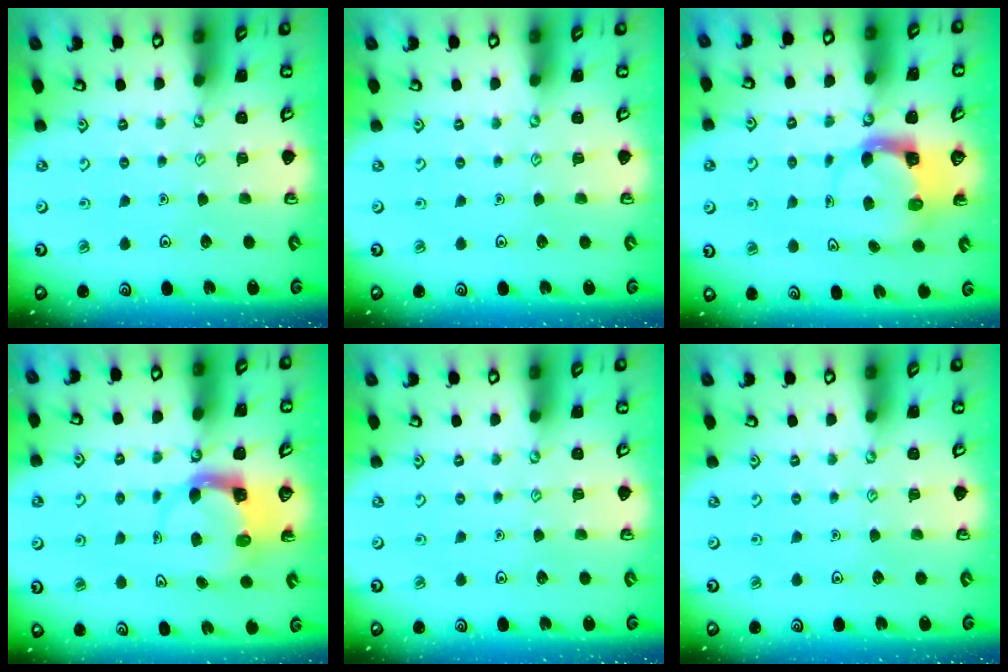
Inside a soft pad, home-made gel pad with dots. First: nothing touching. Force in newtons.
{"total": 0.0}
{"total": 3.6, "press": 3.5, "slide": 0.5}
{"total": 3.6, "press": 3.5, "slide": 0.5}
{"total": 0.0}
{"total": 0.0}